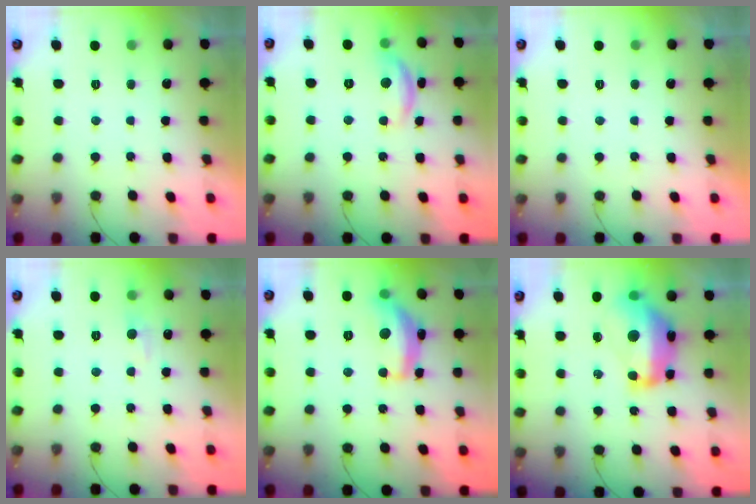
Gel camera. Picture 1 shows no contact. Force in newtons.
{"total": 10.6, "press": 10.6, "slide": 0.6}
{"total": 0.0}
{"total": 4.9, "press": 4.9, "slide": 0.6}
{"total": 14.1, "press": 14.1, "slide": 0.5}
{"total": 16.8, "press": 16.7, "slide": 1.0}